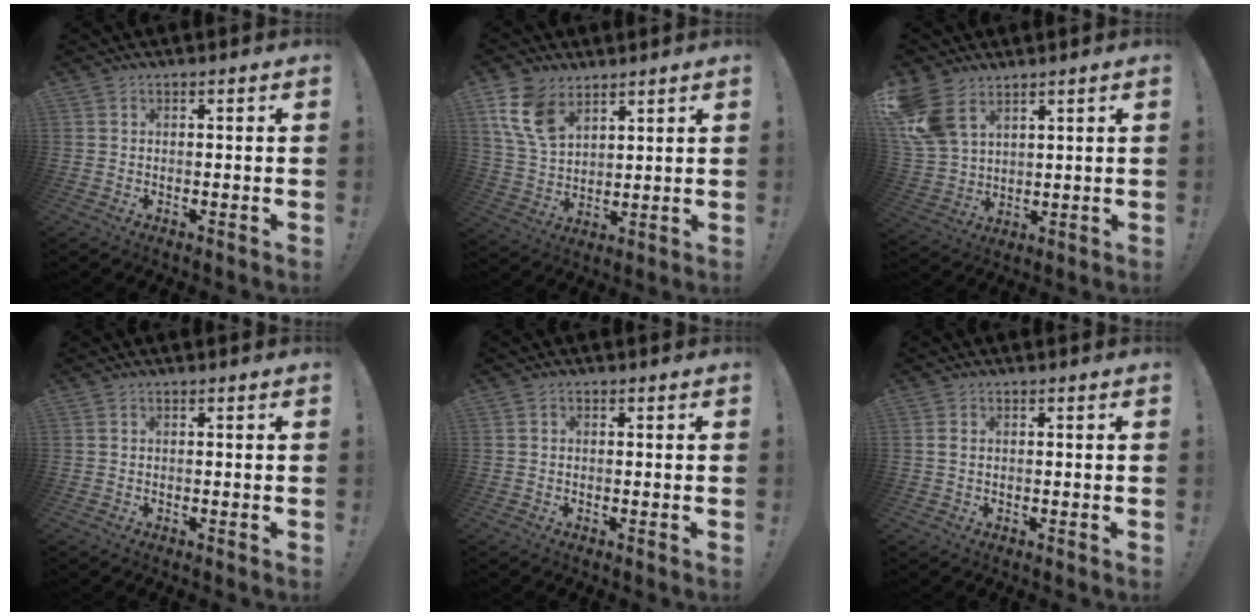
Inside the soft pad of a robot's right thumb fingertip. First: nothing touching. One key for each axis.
{"total": 11.9, "fx": 7.0, "fy": 7.2, "fz": 6.3, "tx": -0.135, "ty": -0.022, "tz": 0.140}
{"total": 10.9, "fx": 6.4, "fy": 6.8, "fz": 5.6, "tx": -0.125, "ty": -0.023, "tz": 0.132}
{"total": 0.0}
{"total": 0.6, "fx": -0.4, "fy": 0.4, "fz": 0.1, "tx": -0.009, "ty": 0.005, "tz": -0.006}
{"total": 0.9, "fx": 0.3, "fy": 0.6, "fz": 0.7, "tx": -0.014, "ty": 0.003, "tz": 0.004}